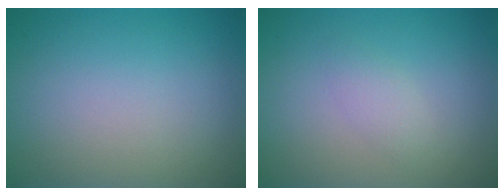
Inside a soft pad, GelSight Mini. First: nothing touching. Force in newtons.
{"total": 1.4, "press": 1.4, "slide": 0.1}